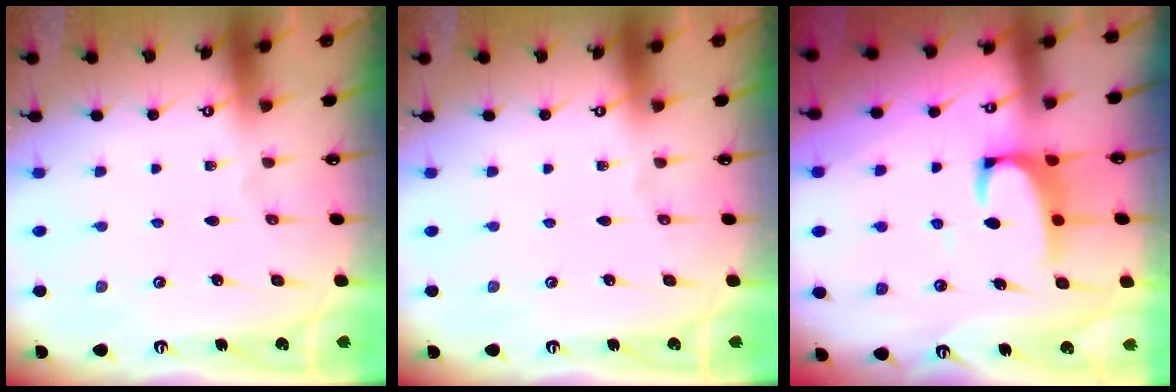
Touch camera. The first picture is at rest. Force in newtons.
{"total": 0.0}
{"total": 3.0, "press": 2.8, "slide": 1.0}